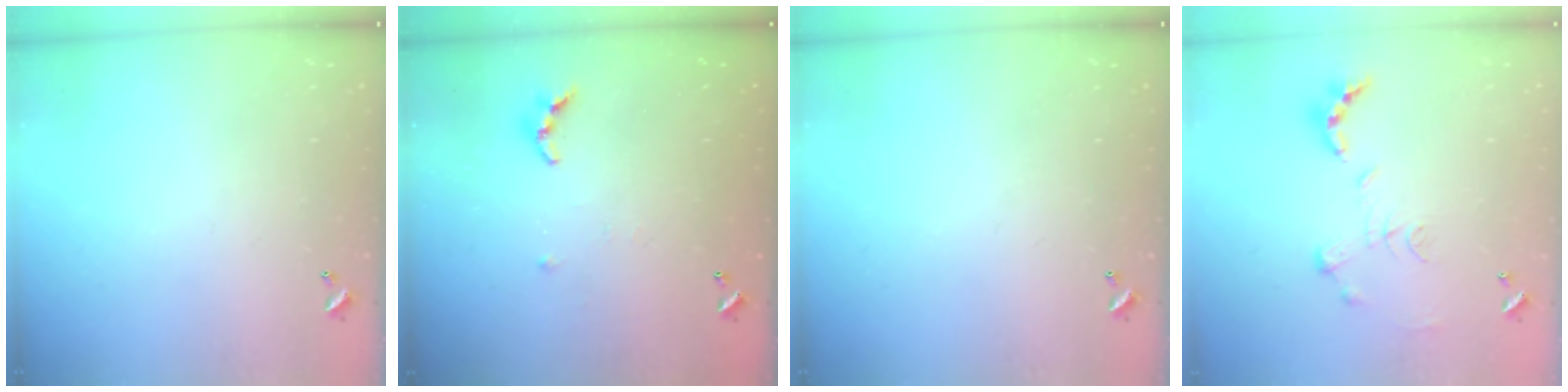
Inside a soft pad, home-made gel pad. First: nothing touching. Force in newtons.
{"total": 6.4, "press": 6.4, "slide": 0.5}
{"total": 0.0}
{"total": 1.1, "press": 1.0, "slide": 0.4}